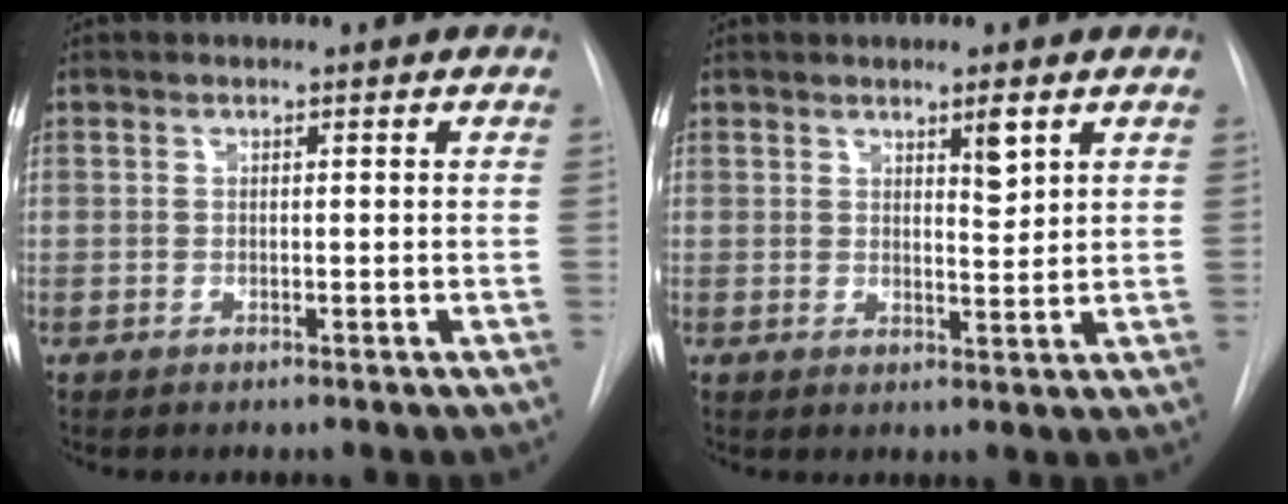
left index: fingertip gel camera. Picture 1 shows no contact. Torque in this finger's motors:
{"motor_torque": [0.13, -0.07, 0.15, 0.04]}